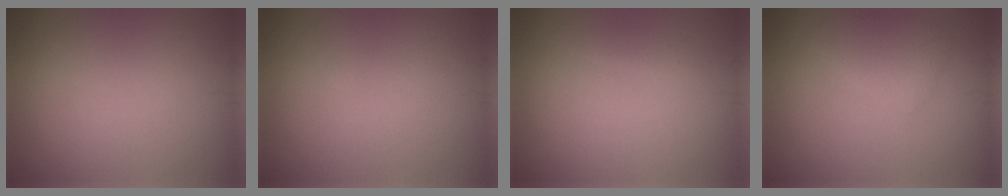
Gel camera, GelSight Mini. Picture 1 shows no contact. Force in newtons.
{"total": 0.0}
{"total": 0.8, "press": 0.8, "slide": 0.0}
{"total": 2.4, "press": 2.4, "slide": 0.1}